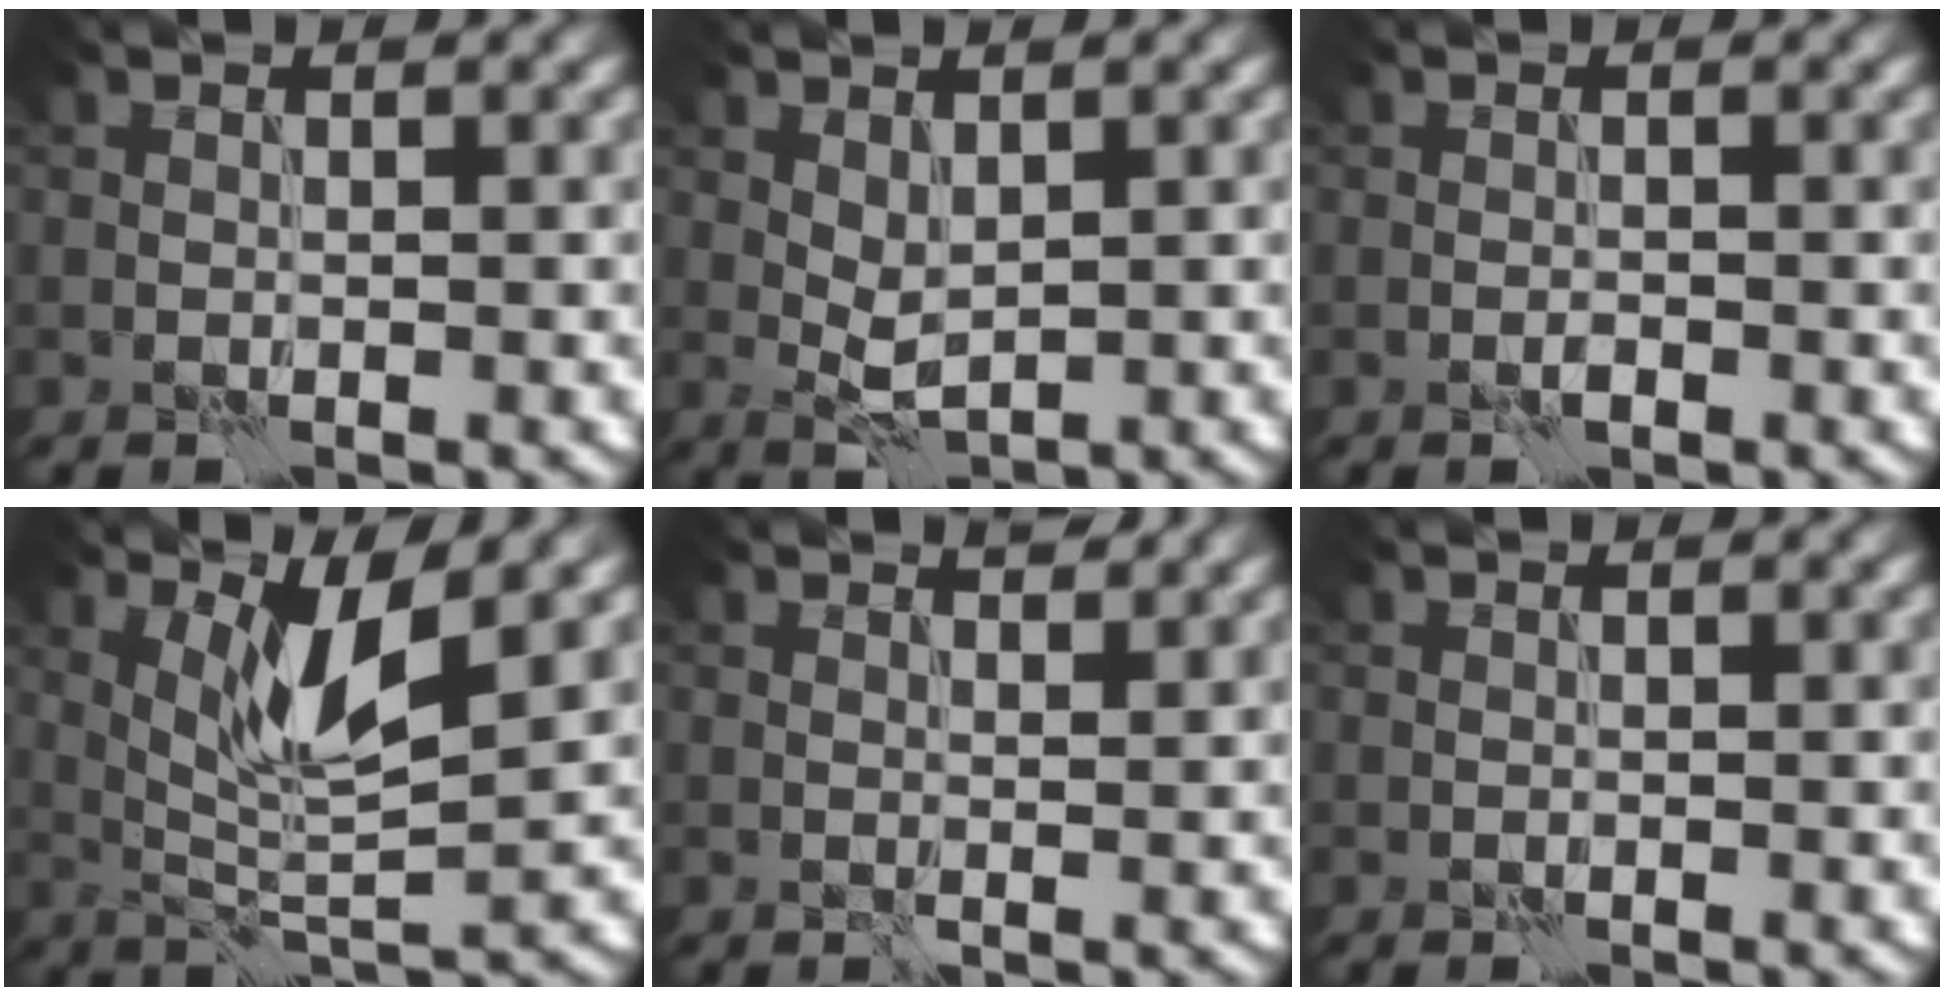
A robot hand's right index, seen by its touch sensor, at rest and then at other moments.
{"total": 2.2, "force": [0.8, 1.1, 1.7], "torque": [-0.038, -0.002, 0.019]}
{"total": 0.7, "force": [-0.4, 0.2, 0.5], "torque": [-0.010, 0.001, -0.008]}
{"total": 5.1, "force": [2.1, 0.9, 4.5], "torque": [-0.092, -0.009, 0.044]}
{"total": 1.3, "force": [1.2, 0.2, 0.5], "torque": [-0.012, -0.005, 0.017]}
{"total": 0.0}